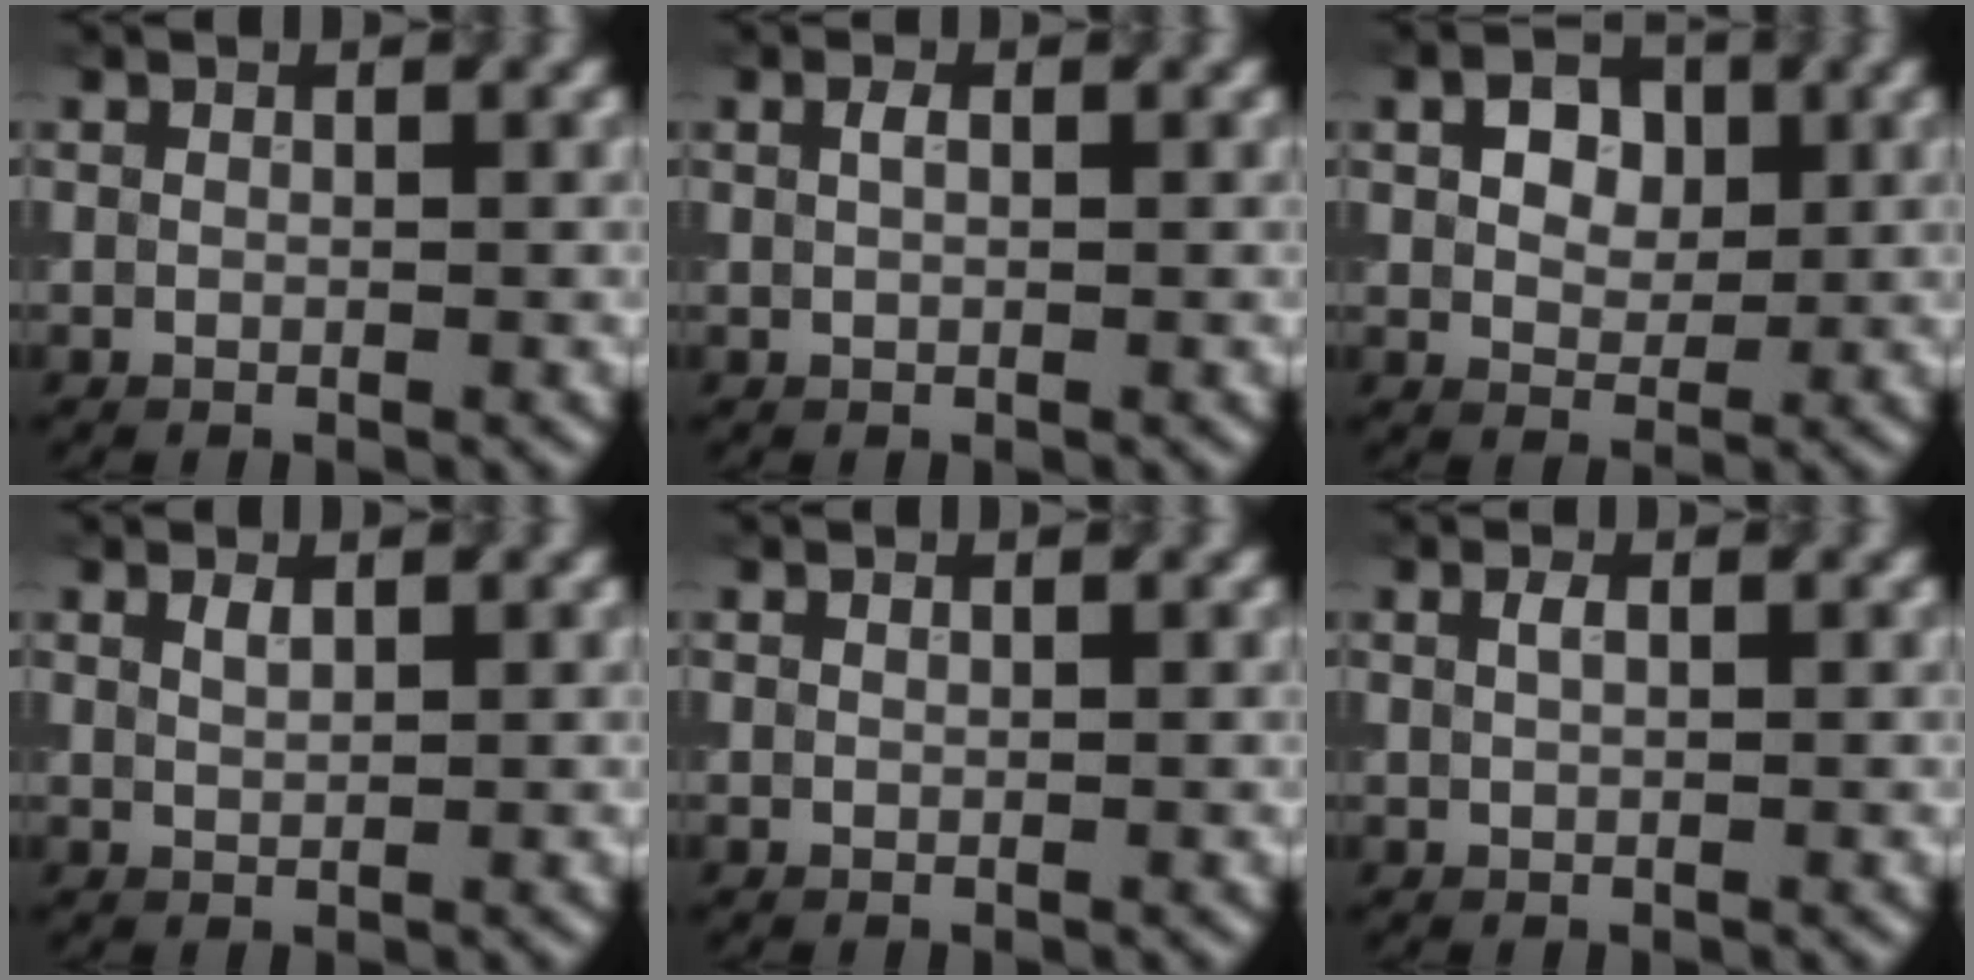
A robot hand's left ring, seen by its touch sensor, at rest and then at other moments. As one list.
[{"total": 0.9, "force": [0.3, 0.4, 0.7], "torque": [-0.016, 0.003, 0.005]}, {"total": 3.6, "force": [1.1, 2.6, 2.3], "torque": [-0.042, 0.004, 0.013]}, {"total": 0.9, "force": [0.7, 0.3, 0.6], "torque": [-0.012, 0.000, 0.014]}, {"total": 0.0}, {"total": 0.9, "force": [0.4, 0.3, 0.7], "torque": [-0.016, 0.003, 0.007]}]